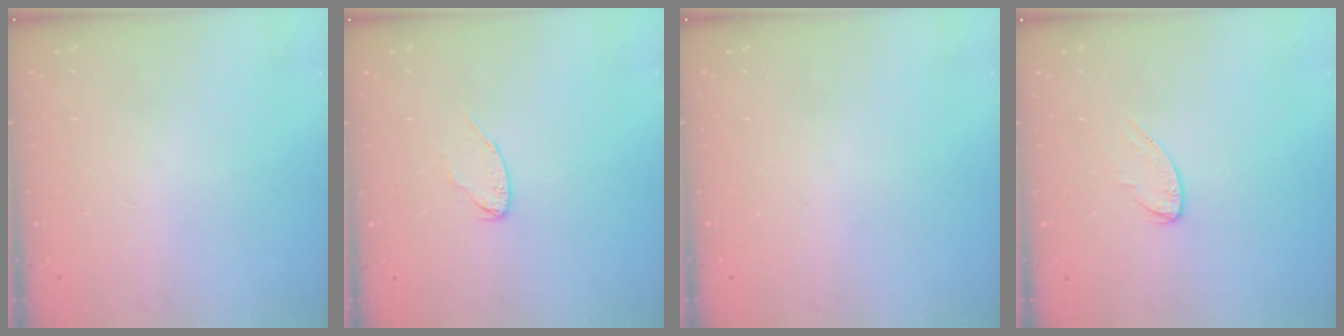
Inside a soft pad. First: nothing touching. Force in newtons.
{"total": 4.8, "press": 4.8, "slide": 0.3}
{"total": 0.0}
{"total": 7.1, "press": 7.0, "slide": 0.6}